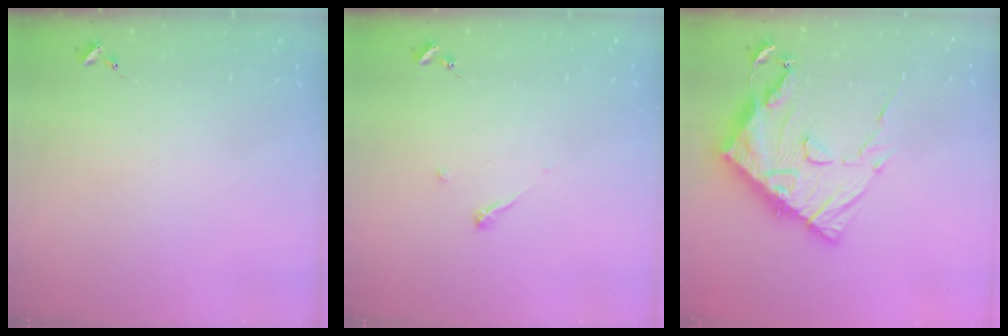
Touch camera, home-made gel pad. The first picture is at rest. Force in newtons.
{"total": 3.4, "press": 3.4, "slide": 0.4}
{"total": 20.8, "press": 20.7, "slide": 2.0}